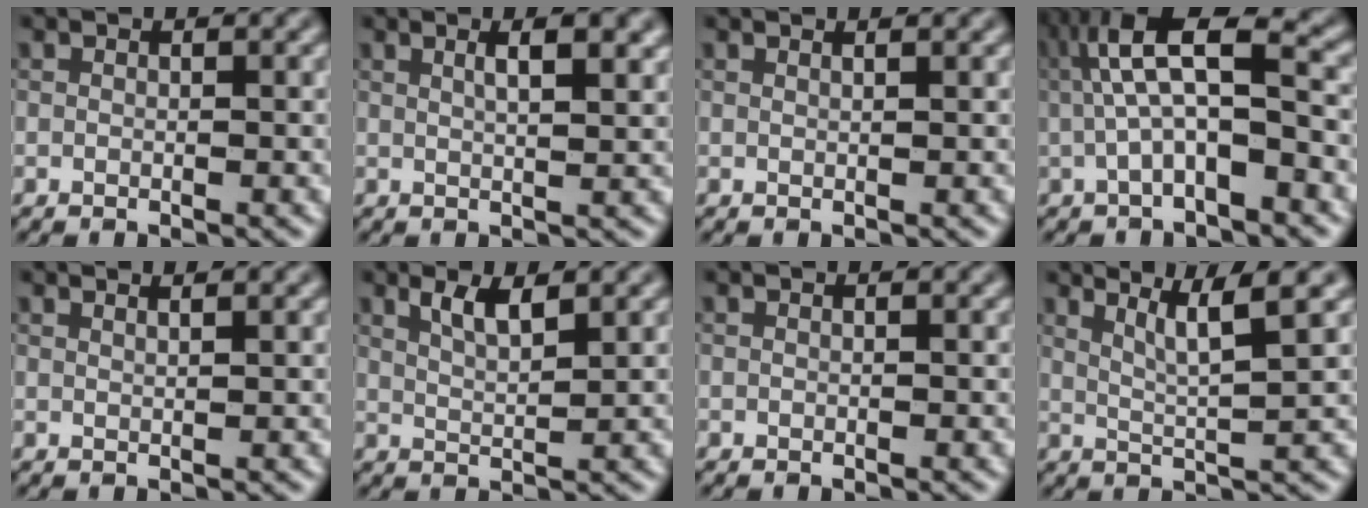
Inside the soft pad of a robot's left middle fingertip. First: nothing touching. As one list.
[{"total": 4.7, "force": [2.2, 1.8, 3.7], "torque": [-0.026, 0.016, 0.010]}, {"total": 1.7, "force": [1.1, 0.7, 1.0], "torque": [-0.001, -0.002, -0.002]}, {"total": 6.4, "force": [0.0, 1.8, 6.2], "torque": [-0.114, 0.024, -0.009]}, {"total": 2.0, "force": [1.4, 0.8, 1.2], "torque": [0.003, 0.002, -0.002]}, {"total": 2.4, "force": [1.5, 0.6, 1.8], "torque": [-0.032, -0.002, 0.029]}, {"total": 0.0}, {"total": 3.9, "force": [2.2, 0.4, 3.2], "torque": [-0.047, 0.001, 0.043]}]